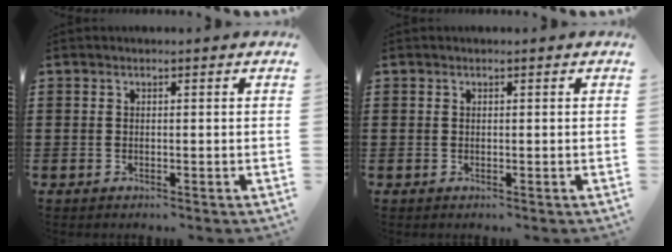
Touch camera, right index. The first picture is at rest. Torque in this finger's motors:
{"motor_torque": [0.16, 0.25, 0.01, 0.01]}